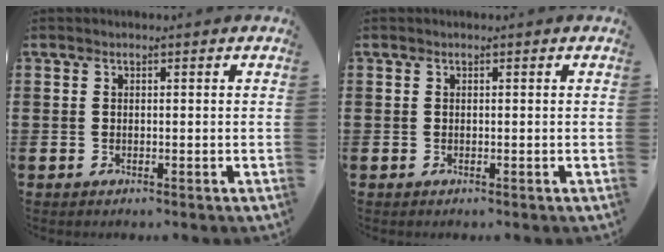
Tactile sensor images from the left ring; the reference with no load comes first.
{"total": 0.0}